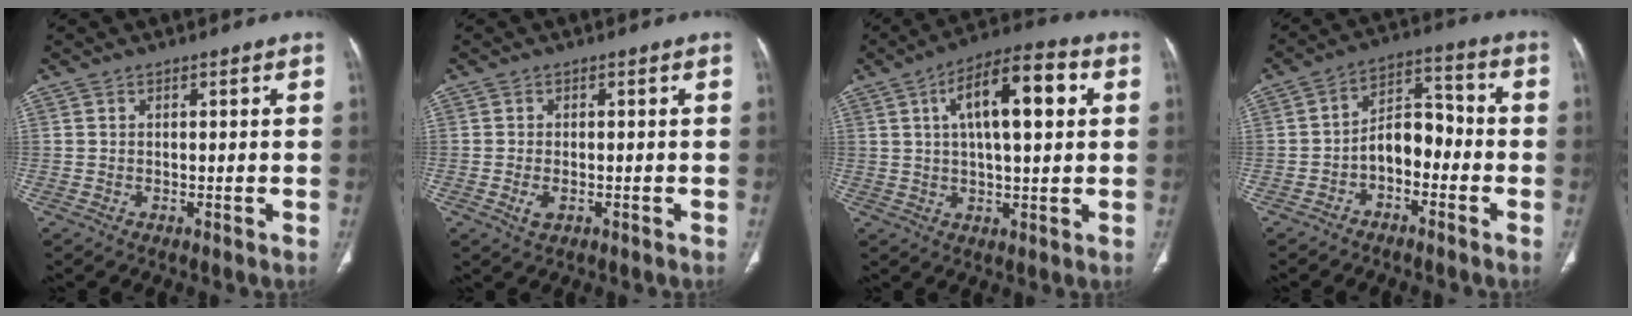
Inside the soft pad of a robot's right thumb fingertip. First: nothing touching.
{"total": 2.3, "force": [-0.8, 1.3, 1.8], "torque": [-0.038, 0.000, -0.012]}
{"total": 14.3, "force": [3.9, 5.2, 12.8], "torque": [-0.196, 0.015, 0.056]}
{"total": 8.0, "force": [-2.8, 5.0, 5.6], "torque": [-0.070, 0.047, -0.057]}